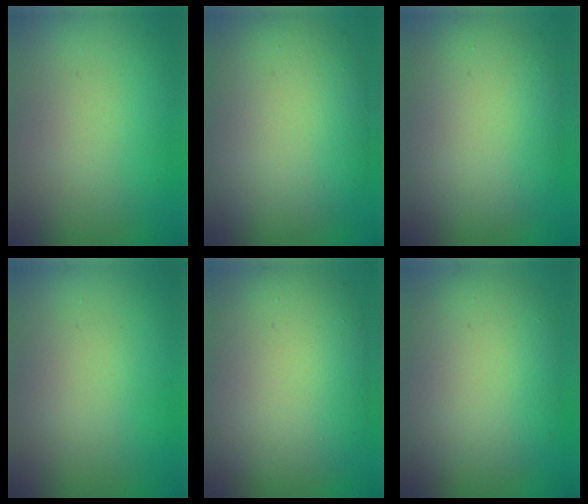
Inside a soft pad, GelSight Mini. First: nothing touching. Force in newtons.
{"total": 10.5, "press": 10.5, "slide": 0.6}
{"total": 9.2, "press": 9.2, "slide": 0.3}
{"total": 1.7, "press": 1.7, "slide": 0.1}
{"total": 11.0, "press": 11.0, "slide": 0.4}
{"total": 8.3, "press": 8.3, "slide": 0.3}